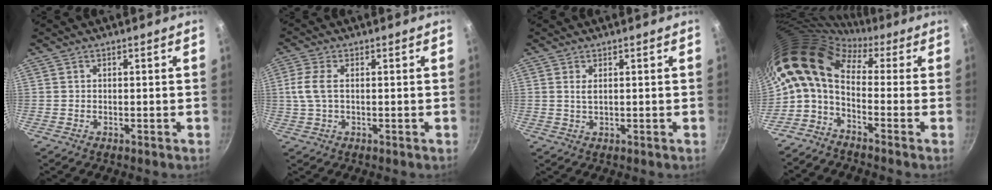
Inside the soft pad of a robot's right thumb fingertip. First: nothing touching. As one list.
[{"total": 4.9, "force": [0.5, 2.6, 4.2], "torque": [-0.098, 0.007, 0.007]}, {"total": 1.6, "force": [0.5, 0.7, 1.3], "torque": [-0.025, -0.002, 0.010]}, {"total": 13.7, "force": [1.2, 8.3, 10.9], "torque": [-0.221, 0.026, -0.003]}]